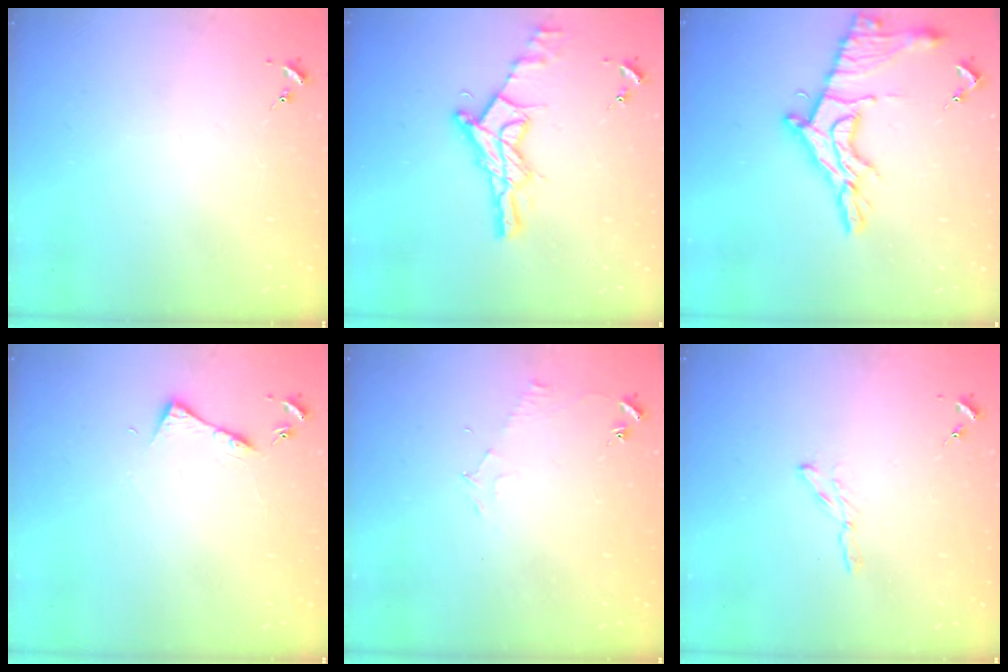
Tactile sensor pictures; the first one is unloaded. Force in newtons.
{"total": 15.5, "press": 15.5, "slide": 1.2}
{"total": 17.8, "press": 17.8, "slide": 1.2}
{"total": 6.1, "press": 6.0, "slide": 0.8}
{"total": 4.8, "press": 4.8, "slide": 0.6}
{"total": 2.4, "press": 2.4, "slide": 0.2}